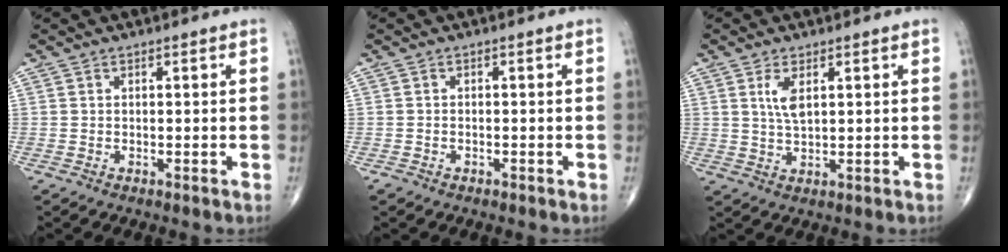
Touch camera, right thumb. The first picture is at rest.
{"total": 1.0, "force": [-0.7, 0.6, 0.2], "torque": [-0.008, 0.001, -0.014]}
{"total": 3.9, "force": [1.4, 1.6, 3.3], "torque": [-0.063, -0.007, 0.030]}